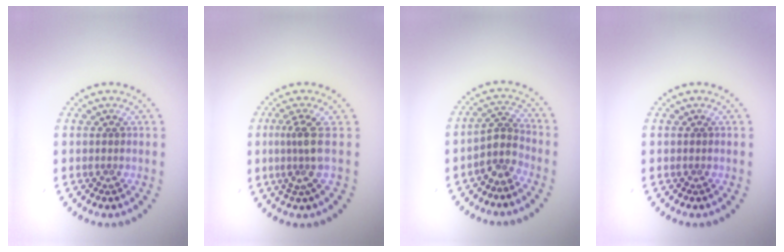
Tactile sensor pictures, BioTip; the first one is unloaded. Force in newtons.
{"total": 2.6, "press": 1.8, "slide": 1.9}
{"total": 2.8, "press": 2.1, "slide": 1.8}
{"total": 0.0}